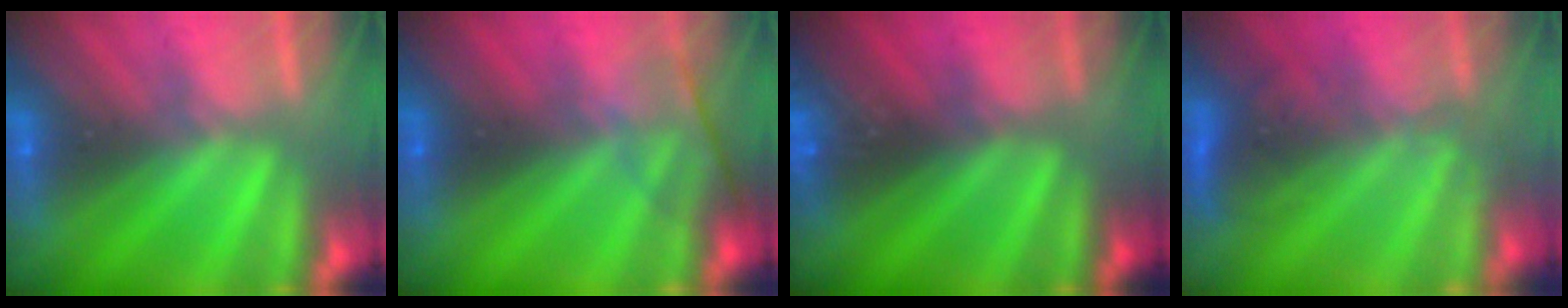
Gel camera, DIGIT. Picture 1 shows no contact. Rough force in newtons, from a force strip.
{"total": 2.3}
{"total": 2.9}
{"total": 3.0}